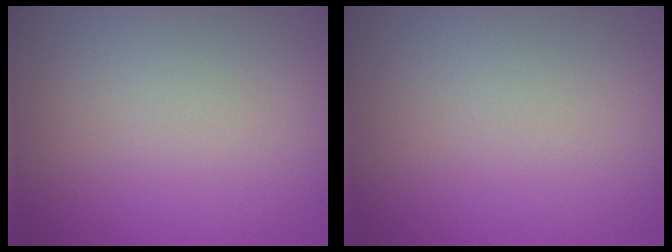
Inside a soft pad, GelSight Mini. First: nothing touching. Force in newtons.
{"total": 0.0}